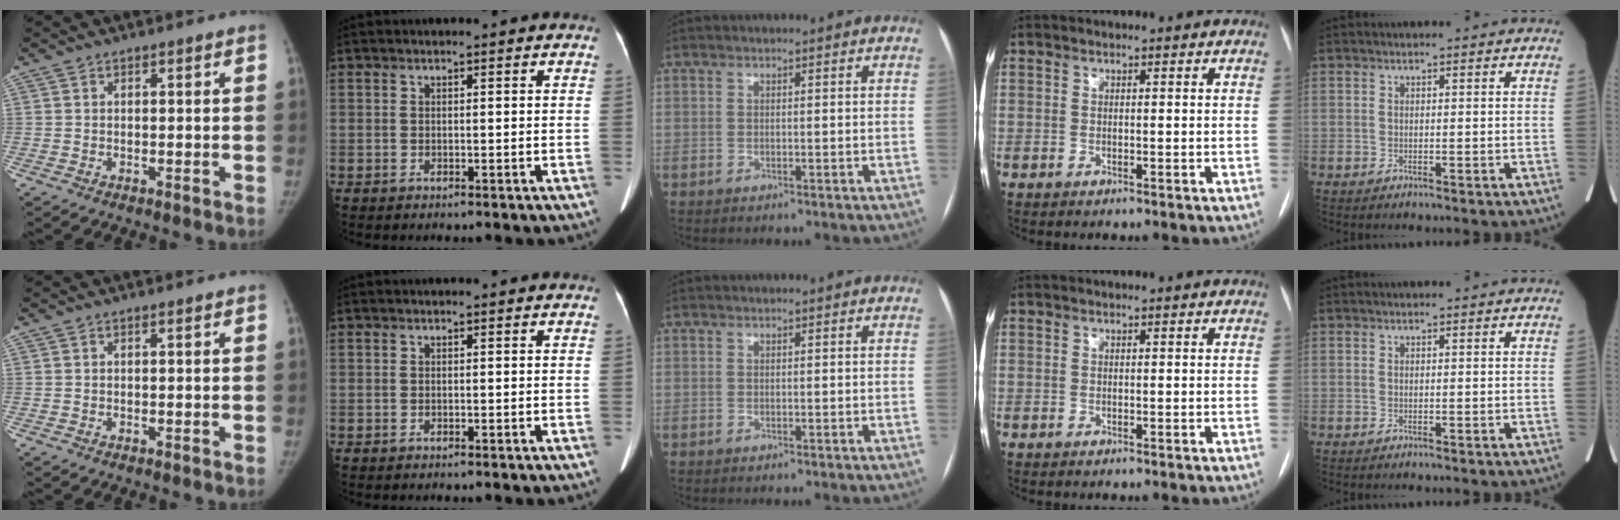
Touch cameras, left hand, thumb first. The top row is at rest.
{}